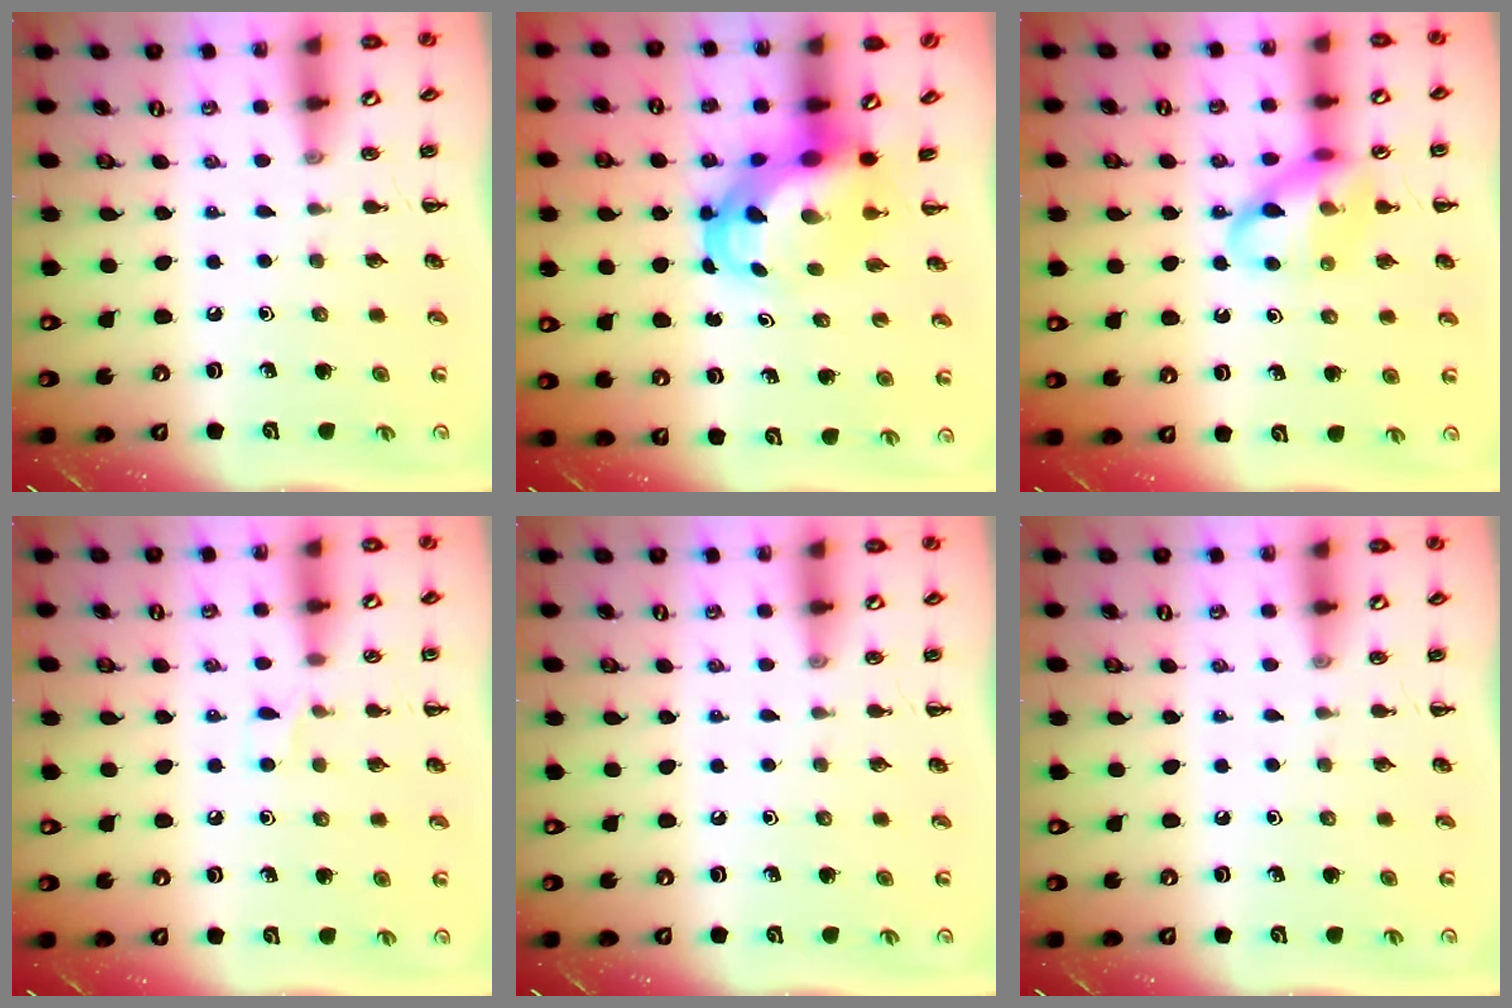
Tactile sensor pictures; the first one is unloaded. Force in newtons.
{"total": 6.8, "press": 6.7, "slide": 1.1}
{"total": 13.4, "press": 13.2, "slide": 2.3}
{"total": 4.0, "press": 3.8, "slide": 1.1}
{"total": 0.0}
{"total": 0.0}